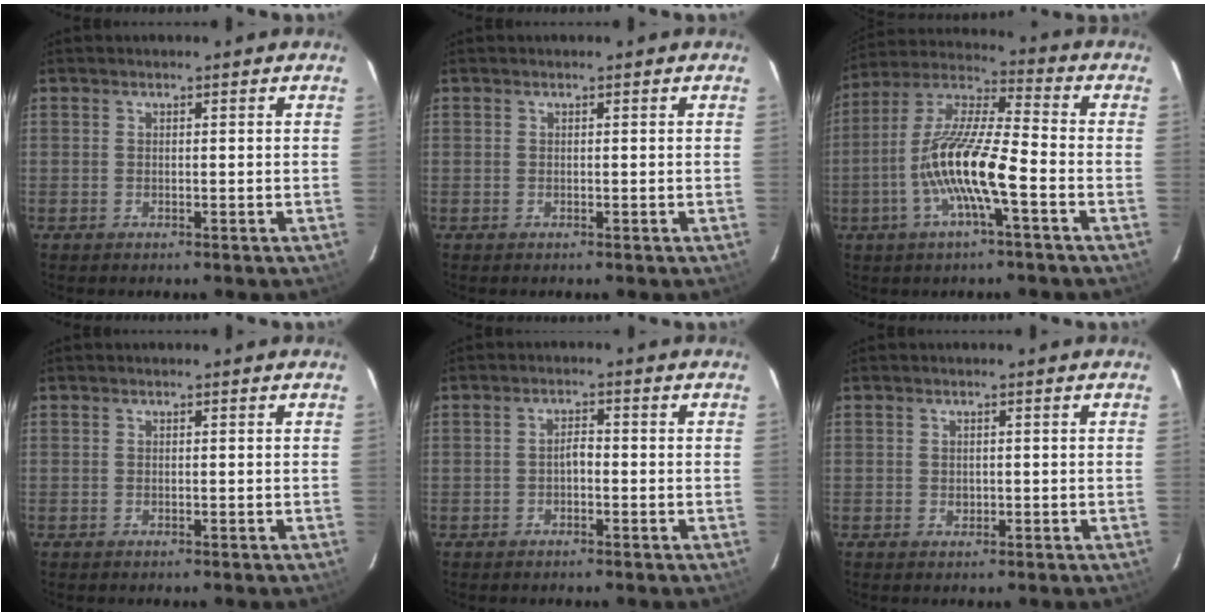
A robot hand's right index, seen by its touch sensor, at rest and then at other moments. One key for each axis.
{"total": 0.0}
{"total": 14.2, "fx": -4.7, "fy": 2.1, "fz": 13.2, "tx": -0.263, "ty": -0.002, "tz": -0.097}
{"total": 0.0}
{"total": 1.8, "fx": -0.7, "fy": 0.8, "fz": 1.4, "tx": -0.028, "ty": 0.008, "tz": -0.013}
{"total": 1.0, "fx": 0.0, "fy": 0.9, "fz": 0.3, "tx": -0.001, "ty": 0.000, "tz": 0.002}